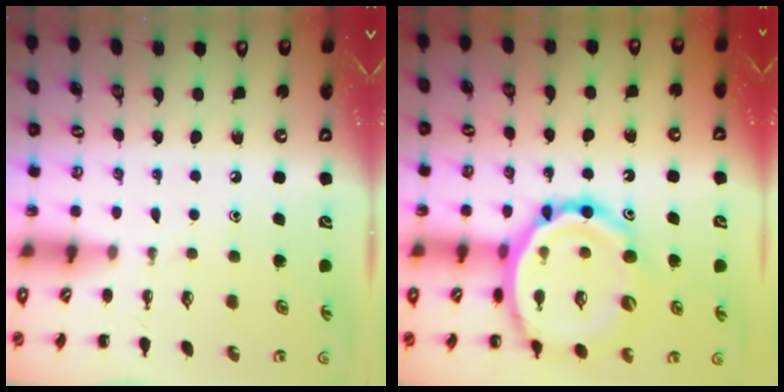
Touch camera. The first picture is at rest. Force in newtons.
{"total": 22.4, "press": 22.1, "slide": 3.8}